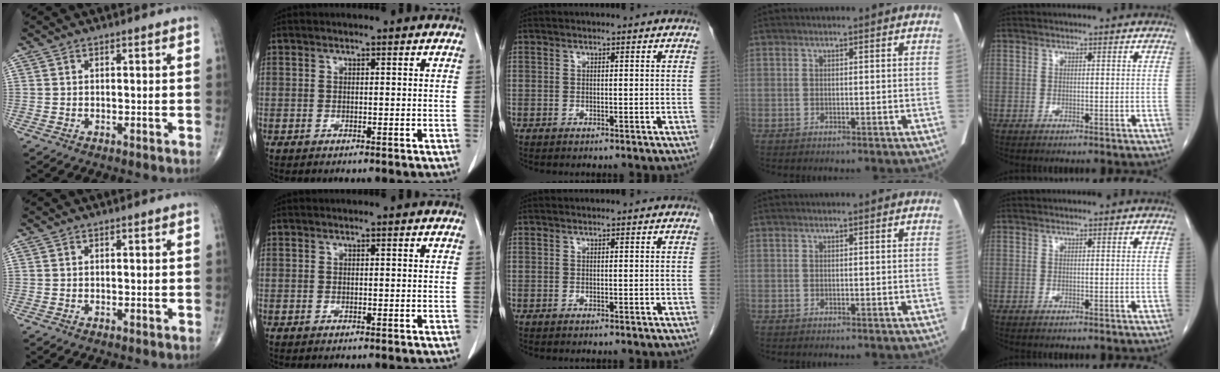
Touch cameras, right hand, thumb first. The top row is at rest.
{}